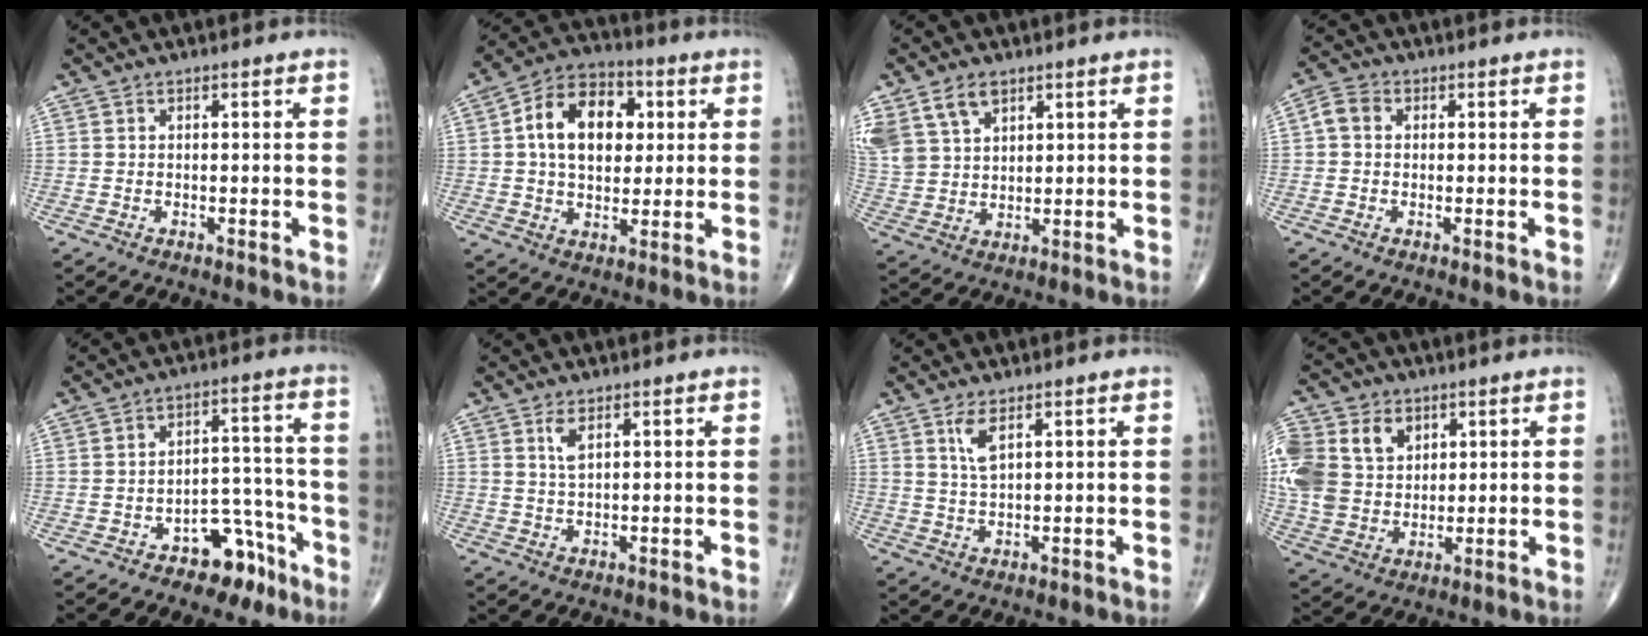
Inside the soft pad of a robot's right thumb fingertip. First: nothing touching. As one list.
[{"total": 14.6, "force": [2.8, 9.8, 10.5], "torque": [-0.145, 0.012, 0.039]}, {"total": 10.9, "force": [6.0, 7.0, 5.9], "torque": [-0.121, -0.006, 0.129]}, {"total": 3.3, "force": [0.4, 2.6, 2.0], "torque": [-0.038, 0.011, 0.001]}, {"total": 8.6, "force": [-5.6, 5.2, 4.0], "torque": [-0.016, 0.068, -0.082]}, {"total": 2.6, "force": [1.3, 0.7, 2.1], "torque": [-0.047, -0.005, 0.032]}, {"total": 3.7, "force": [1.9, 1.1, 3.0], "torque": [-0.063, -0.009, 0.044]}, {"total": 18.5, "force": [5.3, 14.3, 10.5], "torque": [-0.241, 0.015, 0.109]}]